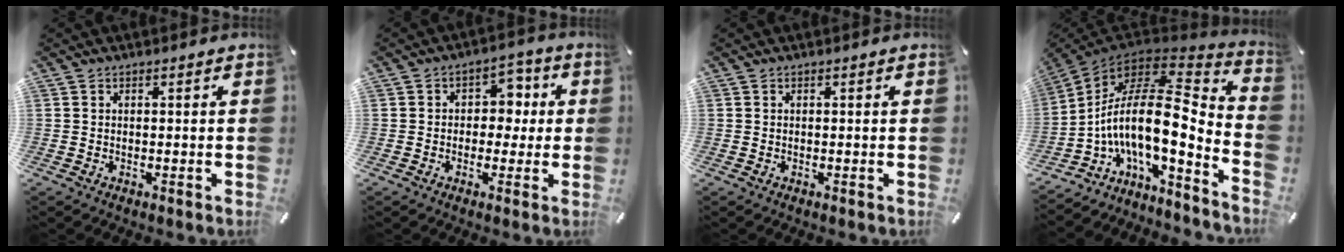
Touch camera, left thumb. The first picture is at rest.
{"total": 6.4, "force": [-0.4, 5.4, 3.4], "torque": [-0.033, 0.009, -0.015]}
{"total": 0.0}
{"total": 17.1, "force": [0.6, 7.9, 15.2], "torque": [-0.290, -0.048, -0.002]}